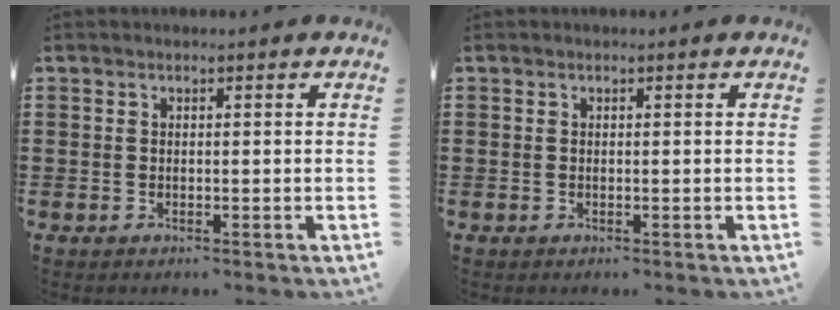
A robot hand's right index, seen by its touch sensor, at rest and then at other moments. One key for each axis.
{"total": 0.0}